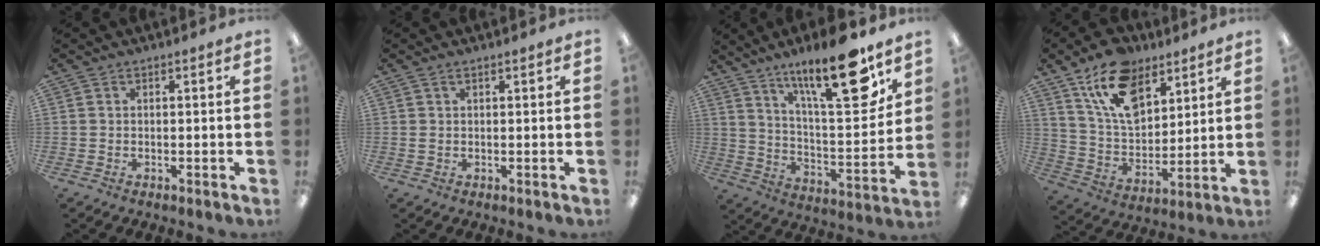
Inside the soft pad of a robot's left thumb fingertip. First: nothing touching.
{"total": 1.3, "force": [0.7, 0.7, 0.9], "torque": [-0.013, 0.000, 0.010]}
{"total": 20.3, "force": [14.0, 5.1, 13.8], "torque": [-0.213, -0.086, 0.221]}
{"total": 16.2, "force": [9.9, 9.3, 8.8], "torque": [-0.157, -0.036, 0.185]}